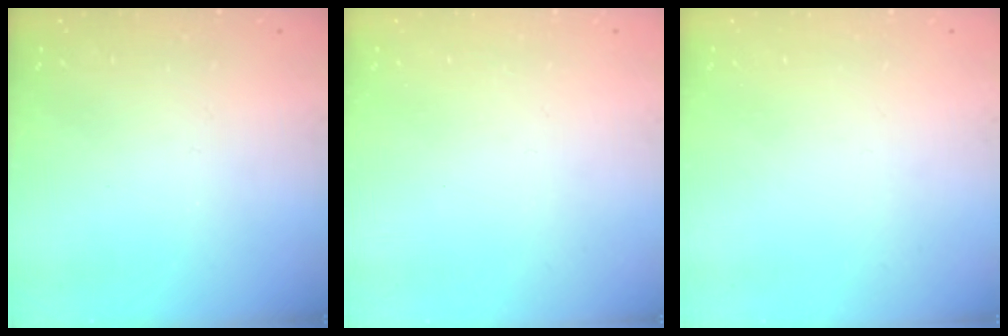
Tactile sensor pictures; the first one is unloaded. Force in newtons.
{"total": 0.0}
{"total": 0.0}